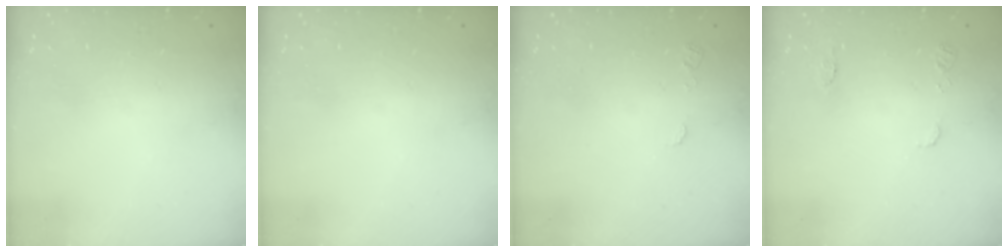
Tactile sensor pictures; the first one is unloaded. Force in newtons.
{"total": 0.0}
{"total": 5.3, "press": 5.2, "slide": 0.5}
{"total": 7.1, "press": 7.0, "slide": 0.7}